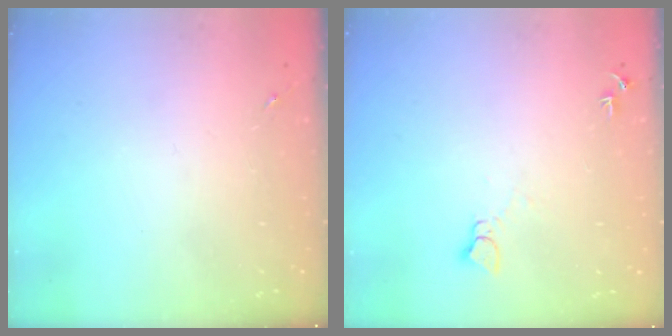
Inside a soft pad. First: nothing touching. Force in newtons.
{"total": 4.6, "press": 4.6, "slide": 0.5}